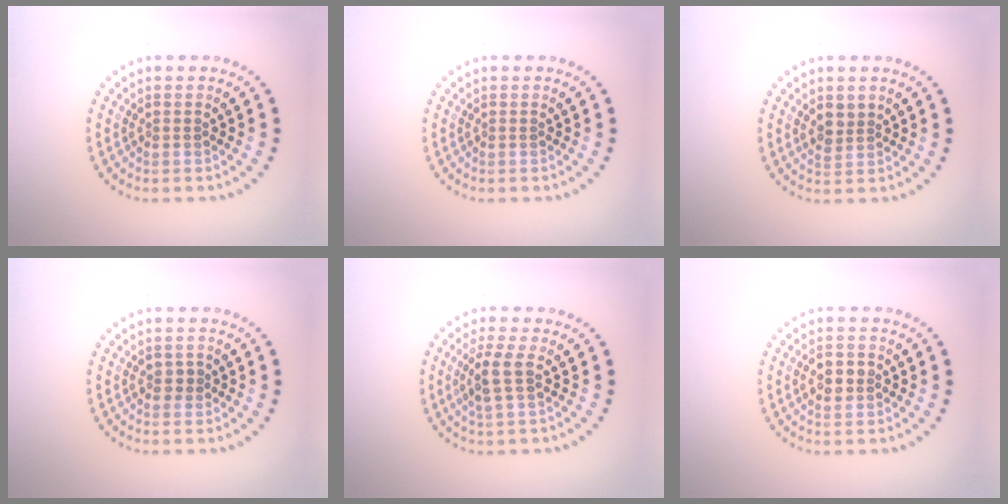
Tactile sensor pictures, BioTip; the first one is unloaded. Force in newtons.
{"total": 0.0}
{"total": 1.7, "press": 1.5, "slide": 0.8}
{"total": 1.1, "press": 1.1, "slide": 0.3}
{"total": 2.4, "press": 2.0, "slide": 1.2}
{"total": 2.0, "press": 2.0, "slide": 0.2}